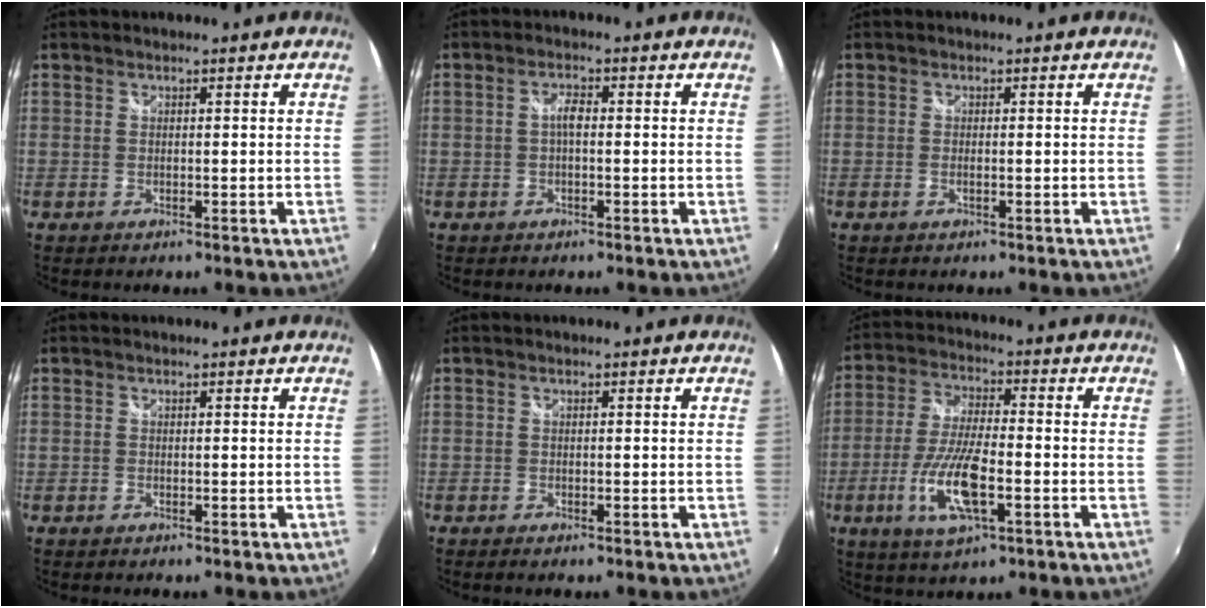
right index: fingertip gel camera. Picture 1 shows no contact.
{"total": 2.1, "force": [-0.2, 0.8, 1.9], "torque": [-0.037, 0.007, -0.006]}
{"total": 0.6, "force": [-0.2, 0.2, 0.6], "torque": [-0.014, -0.001, -0.005]}
{"total": 0.0}
{"total": 0.9, "force": [-0.7, 0.3, 0.5], "torque": [-0.011, -0.004, -0.014]}
{"total": 12.1, "force": [-4.2, 3.5, 10.8], "torque": [-0.224, -0.012, -0.081]}